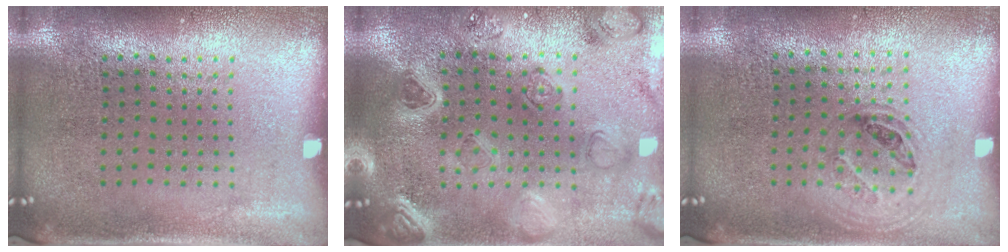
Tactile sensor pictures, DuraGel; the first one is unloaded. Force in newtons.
{"total": 2.2, "press": 2.2, "slide": 0.2}
{"total": 1.1, "press": 1.0, "slide": 0.5}